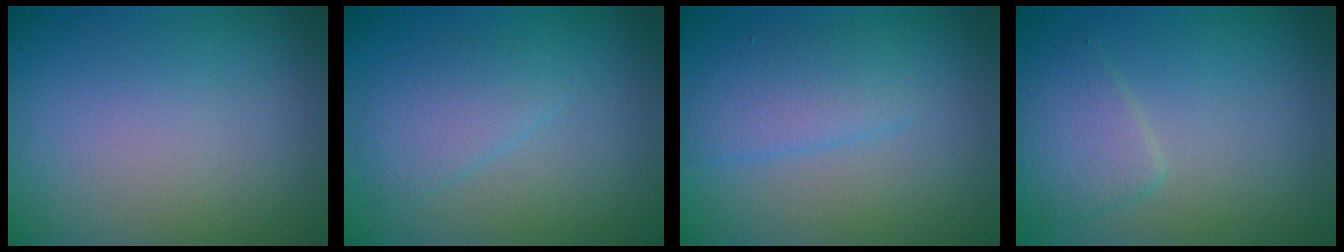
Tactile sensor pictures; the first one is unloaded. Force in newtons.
{"total": 2.3, "press": 2.3, "slide": 0.1}
{"total": 2.8, "press": 2.8, "slide": 0.1}
{"total": 2.5, "press": 2.5, "slide": 0.1}